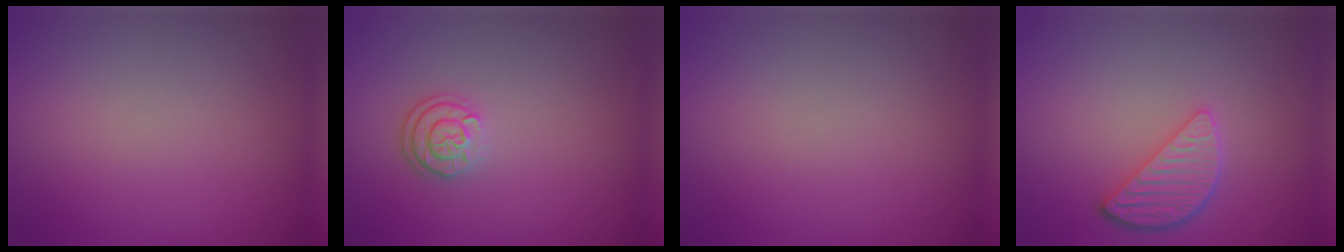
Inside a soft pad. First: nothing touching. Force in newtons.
{"total": 2.5, "press": 2.0, "slide": 1.5}
{"total": 0.0}
{"total": 3.4, "press": 2.9, "slide": 1.8}